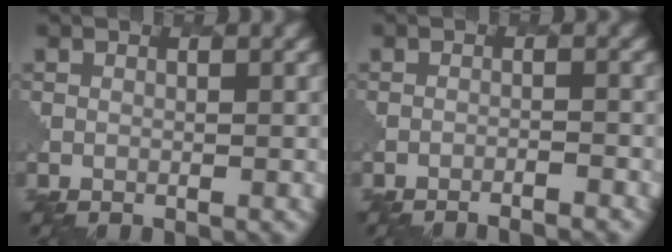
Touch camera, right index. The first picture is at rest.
{"total": 2.6, "force": [-2.5, 0.1, 0.7], "torque": [-0.004, 0.010, -0.037]}